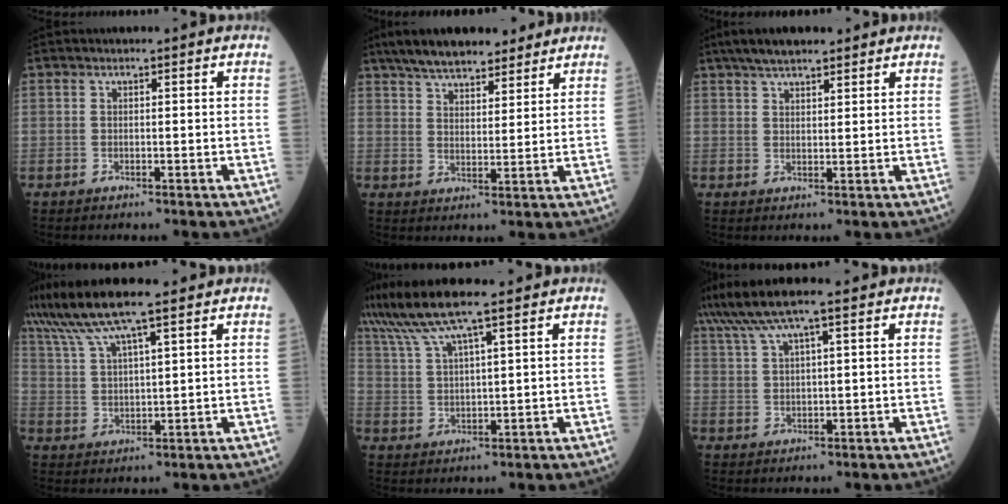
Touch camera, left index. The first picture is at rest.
{"total": 12.5, "force": [10.3, 3.9, 5.9], "torque": [-0.091, 0.030, 0.165]}
{"total": 7.0, "force": [5.5, 1.8, 3.8], "torque": [-0.065, 0.029, 0.094]}
{"total": 11.1, "force": [8.4, 0.9, 7.2], "torque": [-0.139, 0.033, 0.154]}
{"total": 9.2, "force": [7.0, 0.0, 5.9], "torque": [-0.121, 0.029, 0.131]}
{"total": 10.1, "force": [7.5, 1.2, 6.6], "torque": [-0.128, 0.045, 0.130]}